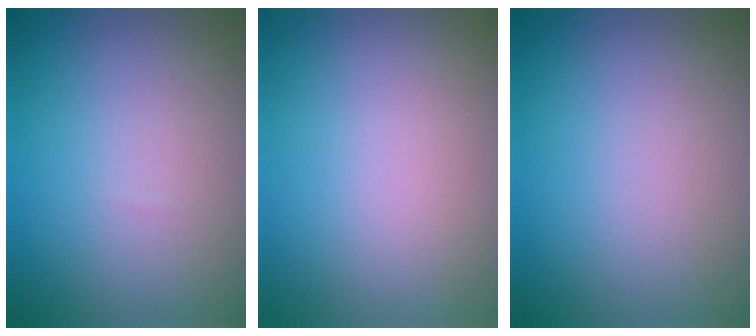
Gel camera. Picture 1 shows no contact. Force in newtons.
{"total": 0.0}
{"total": 0.0}